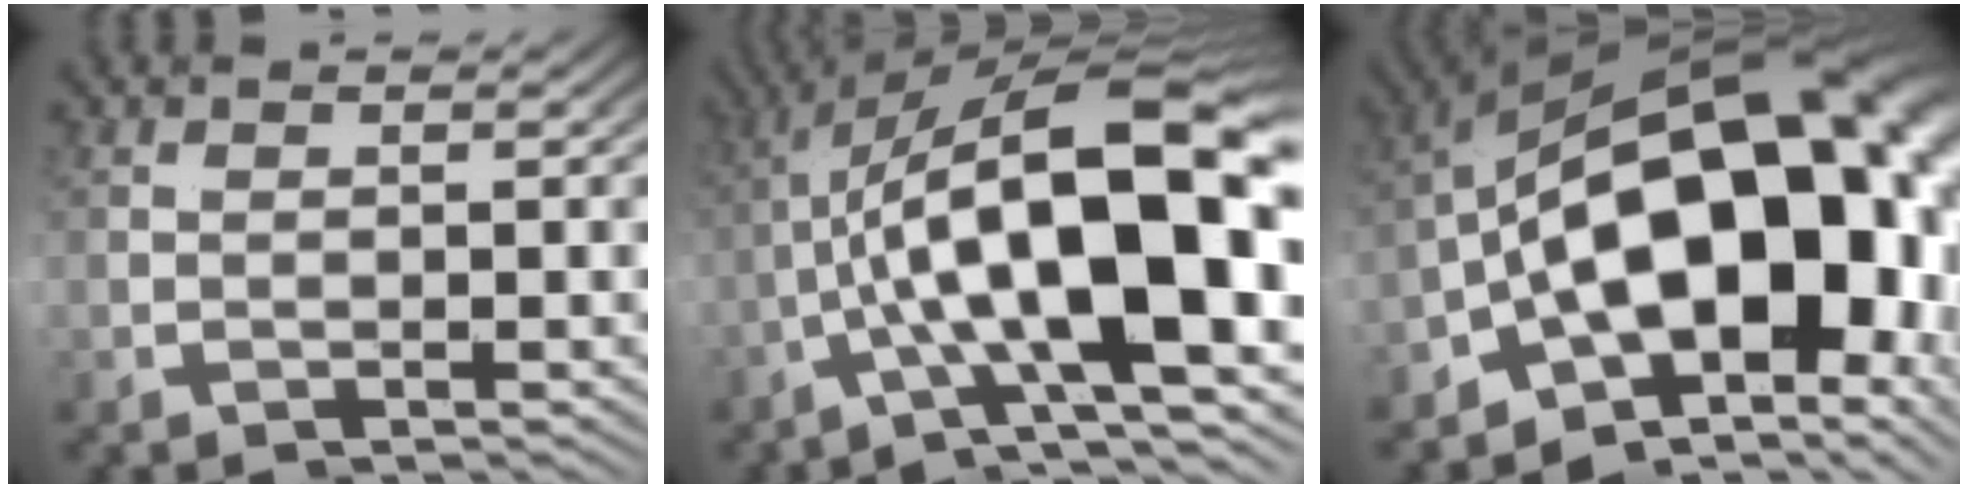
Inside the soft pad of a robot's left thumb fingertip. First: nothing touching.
{"total": 15.9, "force": [-1.8, 6.1, 14.6], "torque": [-0.240, -0.002, -0.036]}
{"total": 21.4, "force": [-0.7, 11.3, 18.2], "torque": [-0.266, 0.009, -0.026]}